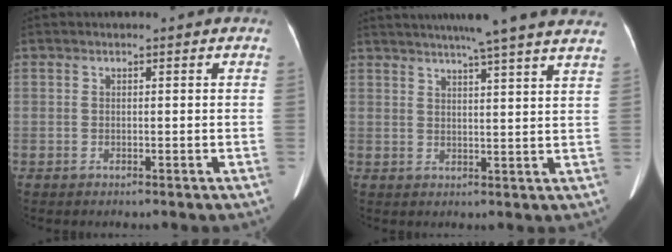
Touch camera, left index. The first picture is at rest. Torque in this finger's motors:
{"motor_torque": [-0.26, -0.65, 0.29, 0.13]}